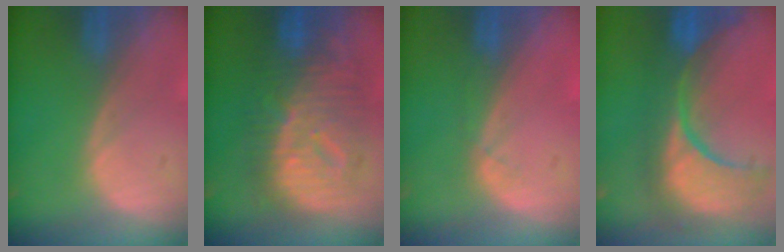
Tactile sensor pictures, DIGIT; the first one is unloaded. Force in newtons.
{"total": 12.0, "press": 11.9, "slide": 1.3}
{"total": 1.4, "press": 1.3, "slide": 0.5}
{"total": 11.8, "press": 10.8, "slide": 4.8}